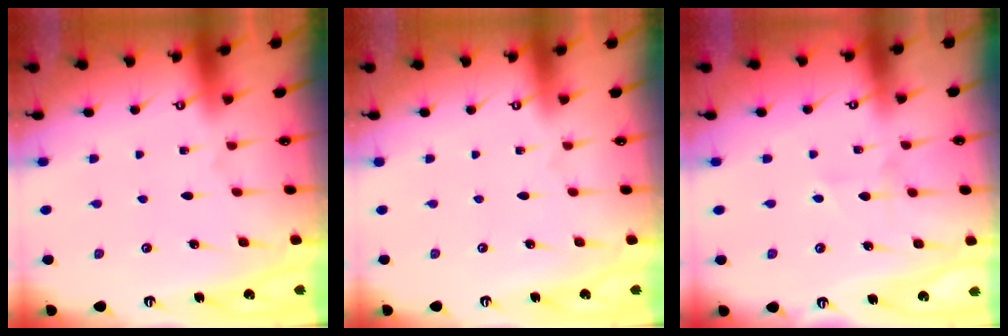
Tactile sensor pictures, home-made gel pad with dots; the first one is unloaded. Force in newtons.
{"total": 0.0}
{"total": 2.7, "press": 2.5, "slide": 0.9}